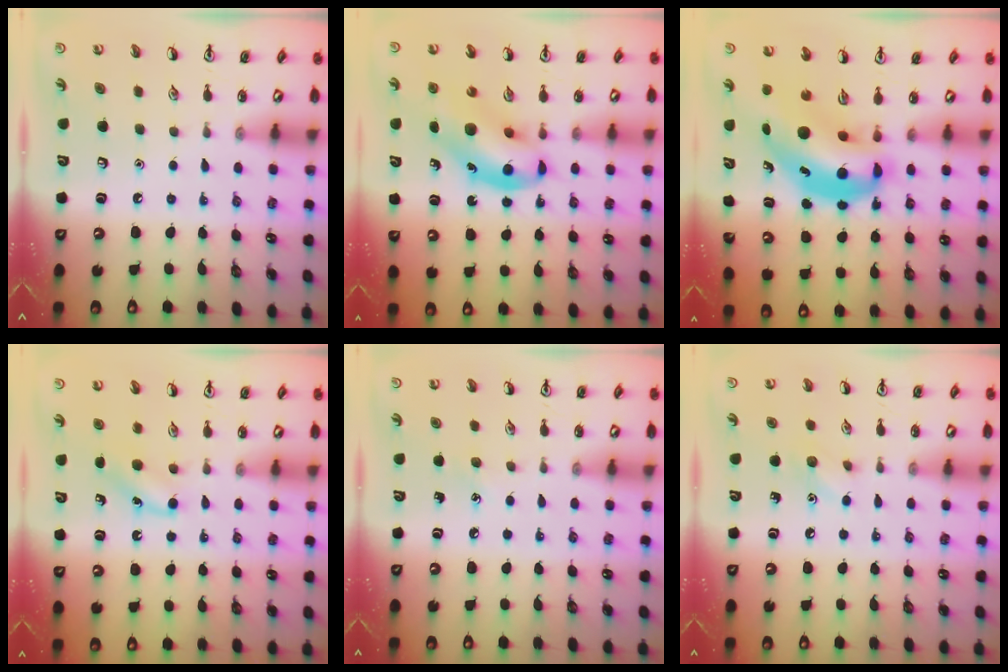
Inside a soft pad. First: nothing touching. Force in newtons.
{"total": 9.7, "press": 9.4, "slide": 2.5}
{"total": 10.1, "press": 9.6, "slide": 3.2}
{"total": 4.4, "press": 4.0, "slide": 1.7}
{"total": 3.0, "press": 2.8, "slide": 1.1}
{"total": 5.7, "press": 5.4, "slide": 1.9}